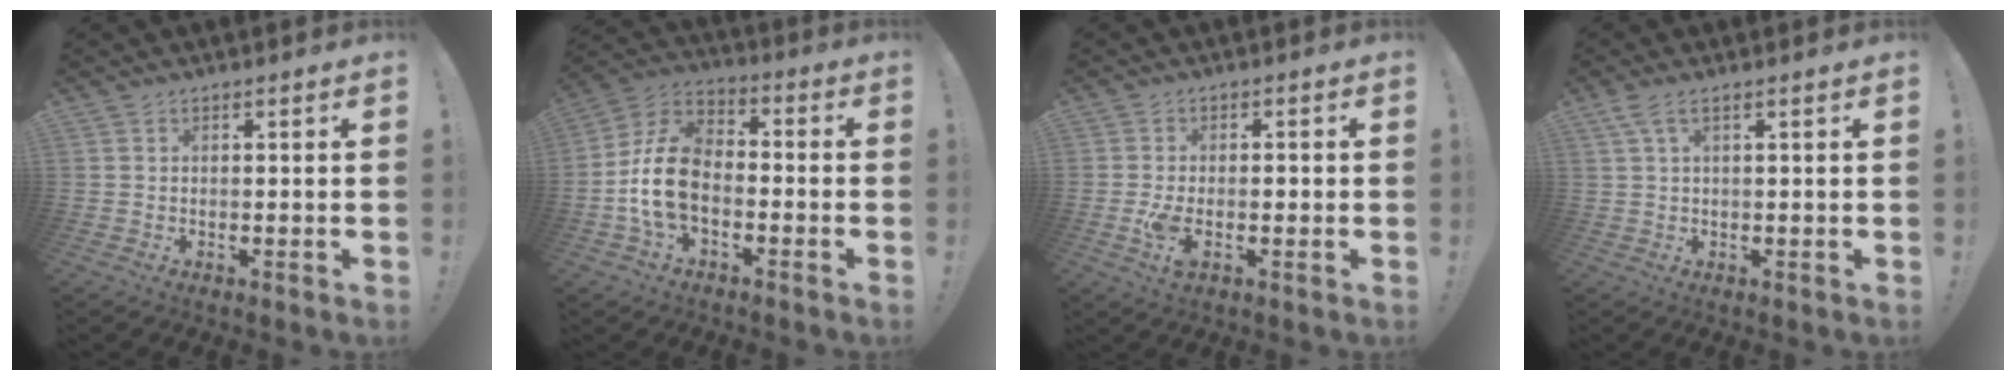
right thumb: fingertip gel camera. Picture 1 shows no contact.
{"total": 14.0, "force": [-3.9, 9.4, 9.7], "torque": [-0.198, 0.037, -0.064]}
{"total": 5.1, "force": [-1.4, 2.7, 4.1], "torque": [-0.077, -0.001, -0.027]}
{"total": 3.0, "force": [1.5, 0.6, 2.6], "torque": [-0.052, -0.004, 0.026]}